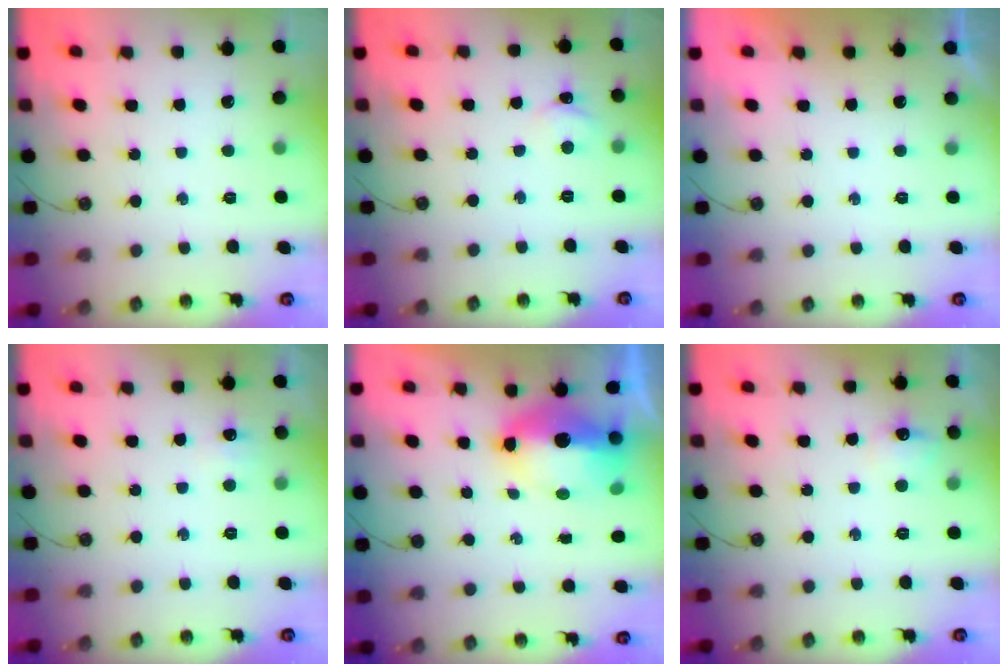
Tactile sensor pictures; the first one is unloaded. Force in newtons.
{"total": 3.1, "press": 3.1, "slide": 0.5}
{"total": 0.0}
{"total": 5.5, "press": 5.4, "slide": 0.7}
{"total": 11.7, "press": 11.0, "slide": 4.1}
{"total": 7.8, "press": 7.7, "slide": 1.0}